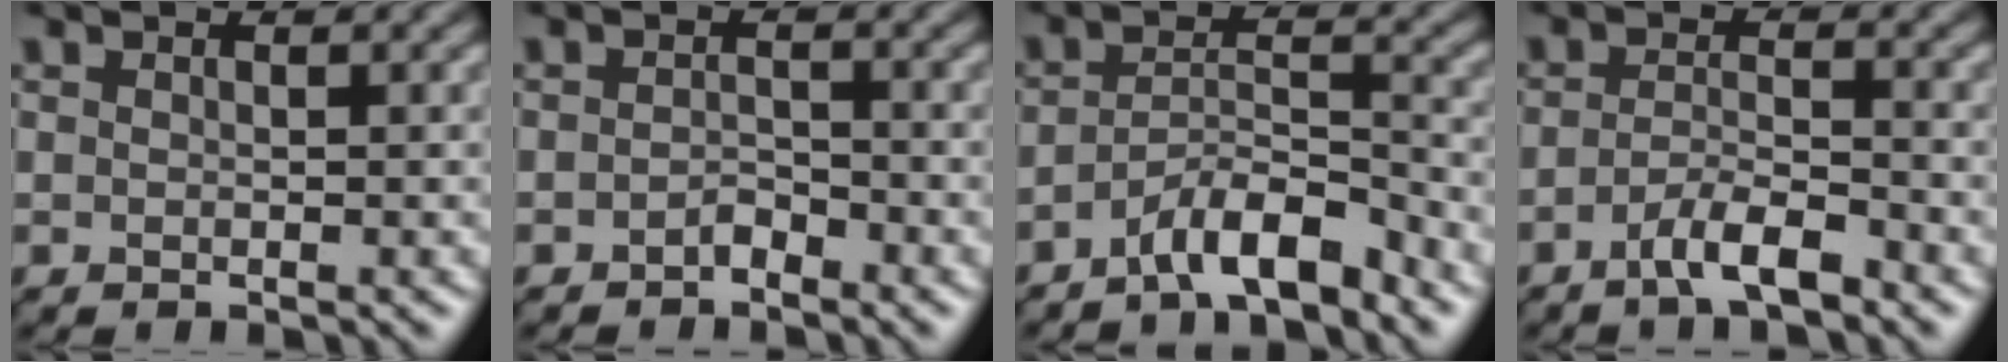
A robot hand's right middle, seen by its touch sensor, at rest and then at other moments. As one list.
[{"total": 1.1, "force": [-0.9, 0.5, 0.5], "torque": [-0.010, 0.005, -0.016]}, {"total": 4.6, "force": [-3.6, 1.0, 2.7], "torque": [-0.045, 0.009, -0.068]}, {"total": 3.3, "force": [-2.1, 0.7, 2.4], "torque": [-0.046, 0.003, -0.045]}]